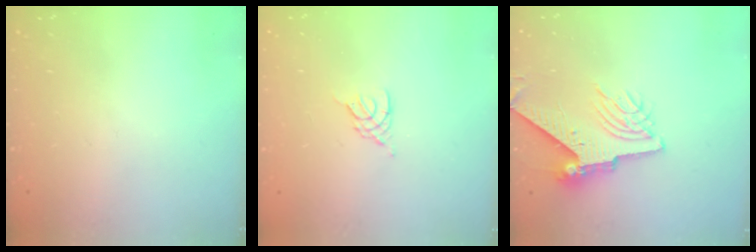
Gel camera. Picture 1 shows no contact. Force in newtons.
{"total": 2.3, "press": 2.3, "slide": 0.5}
{"total": 8.7, "press": 8.7, "slide": 1.2}